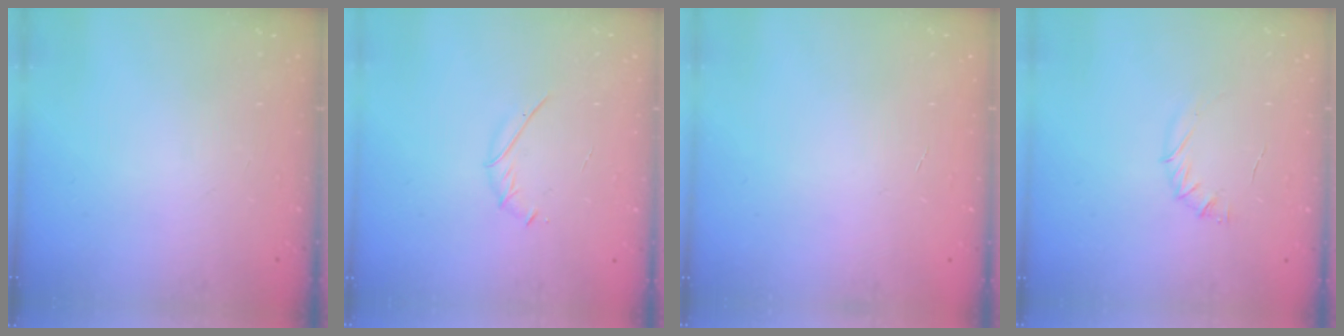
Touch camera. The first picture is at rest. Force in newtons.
{"total": 3.3, "press": 3.2, "slide": 0.9}
{"total": 0.0}
{"total": 5.2, "press": 5.1, "slide": 1.1}